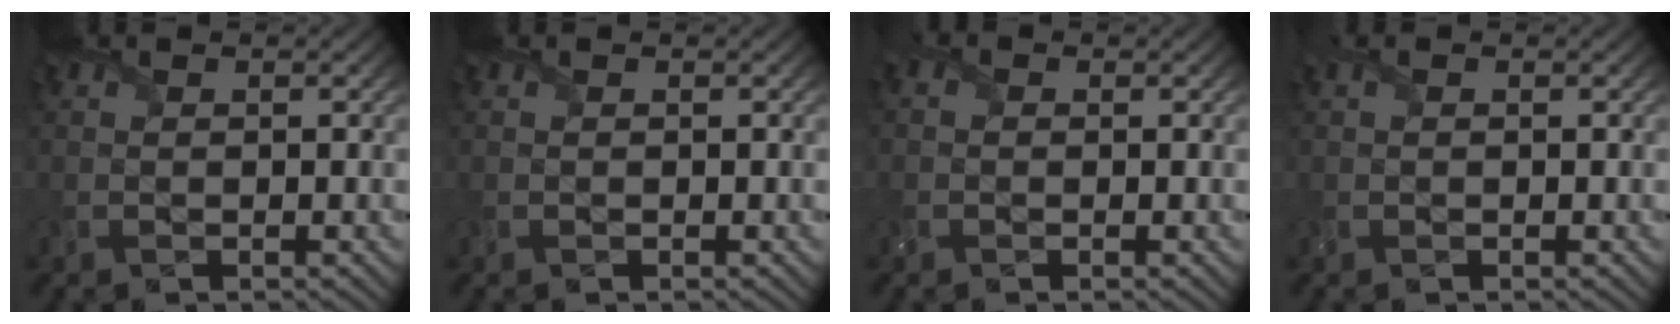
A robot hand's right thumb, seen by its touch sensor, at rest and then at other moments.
{"total": 0.0}
{"total": 1.2, "force": [-0.4, 1.1, 0.4], "torque": [-0.011, -0.001, -0.011]}
{"total": 1.2, "force": [0.4, 0.7, 0.8], "torque": [-0.024, 0.007, 0.004]}